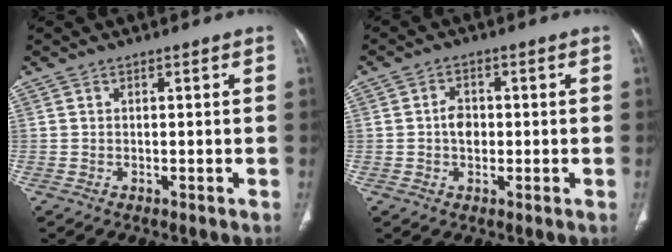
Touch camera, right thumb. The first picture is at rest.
{"total": 3.6, "force": [-0.2, 2.7, 2.4], "torque": [-0.031, 0.007, -0.007]}